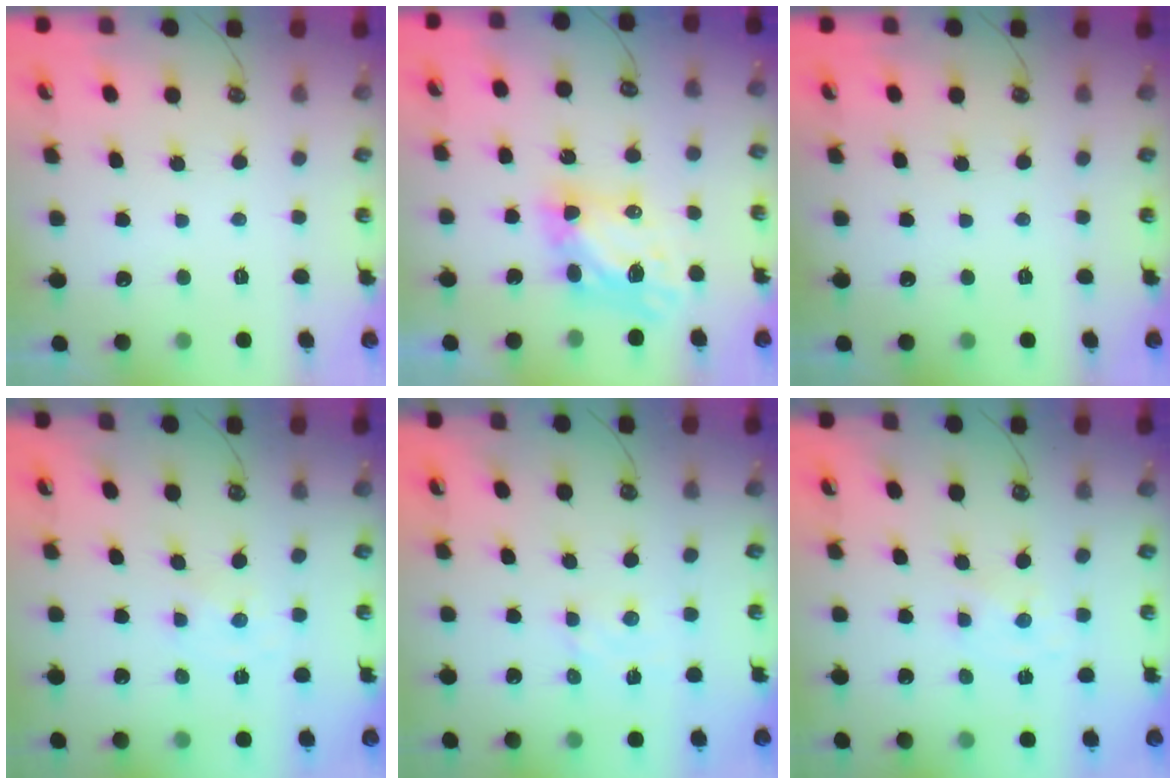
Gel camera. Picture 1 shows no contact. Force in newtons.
{"total": 6.8, "press": 6.8, "slide": 0.4}
{"total": 0.0}
{"total": 0.0}
{"total": 2.5, "press": 2.5, "slide": 0.4}
{"total": 0.6, "press": 0.6, "slide": 0.2}